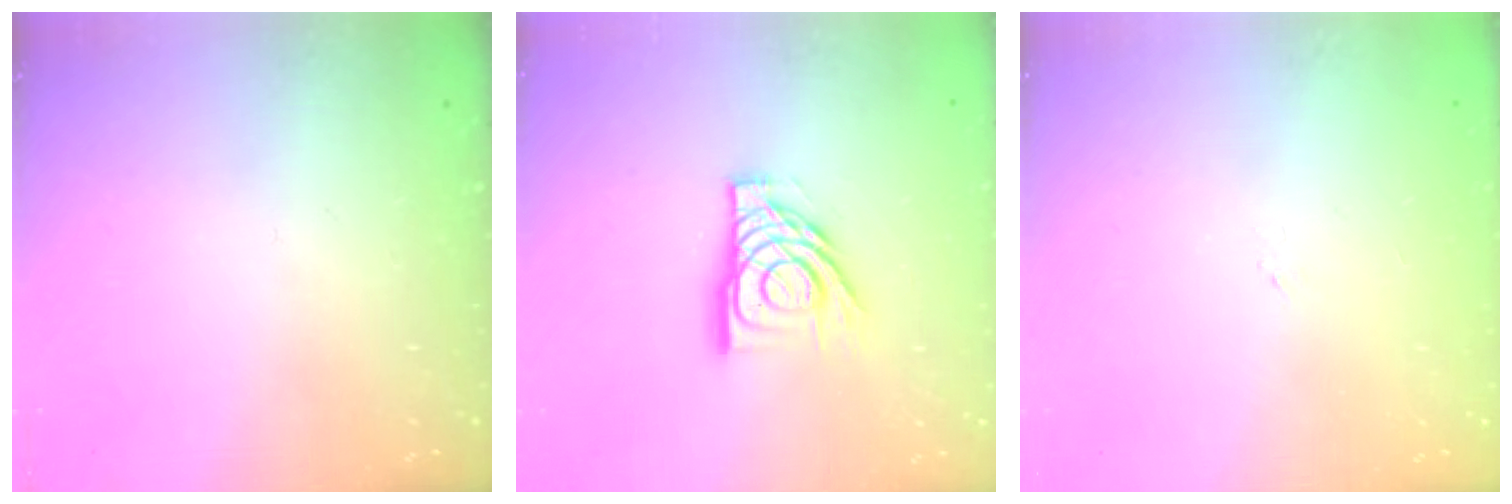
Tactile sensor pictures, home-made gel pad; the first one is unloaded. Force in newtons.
{"total": 12.2, "press": 12.2, "slide": 1.1}
{"total": 0.0}